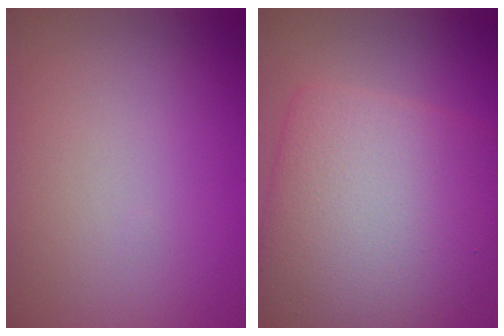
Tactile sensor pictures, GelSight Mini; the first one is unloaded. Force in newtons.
{"total": 10.2, "press": 10.2, "slide": 0.4}